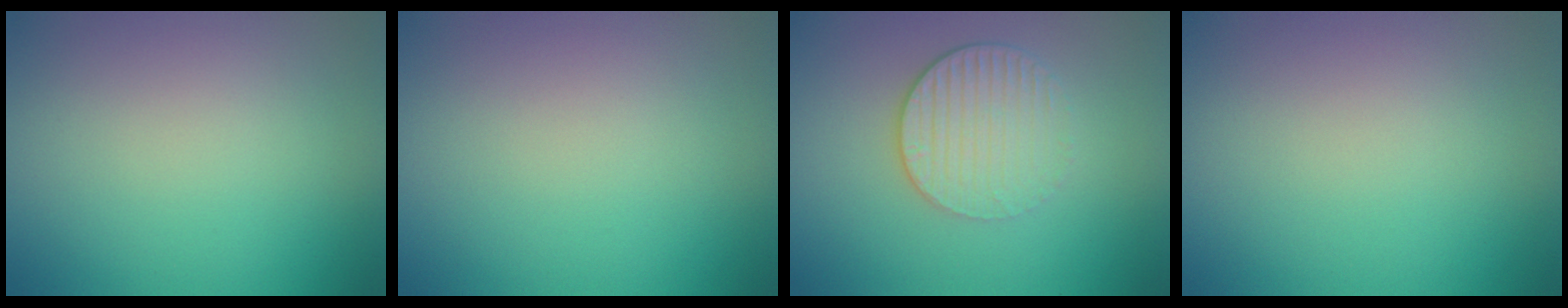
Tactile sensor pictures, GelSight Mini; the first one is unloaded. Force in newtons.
{"total": 0.0}
{"total": 3.3, "press": 2.7, "slide": 1.9}
{"total": 0.0}